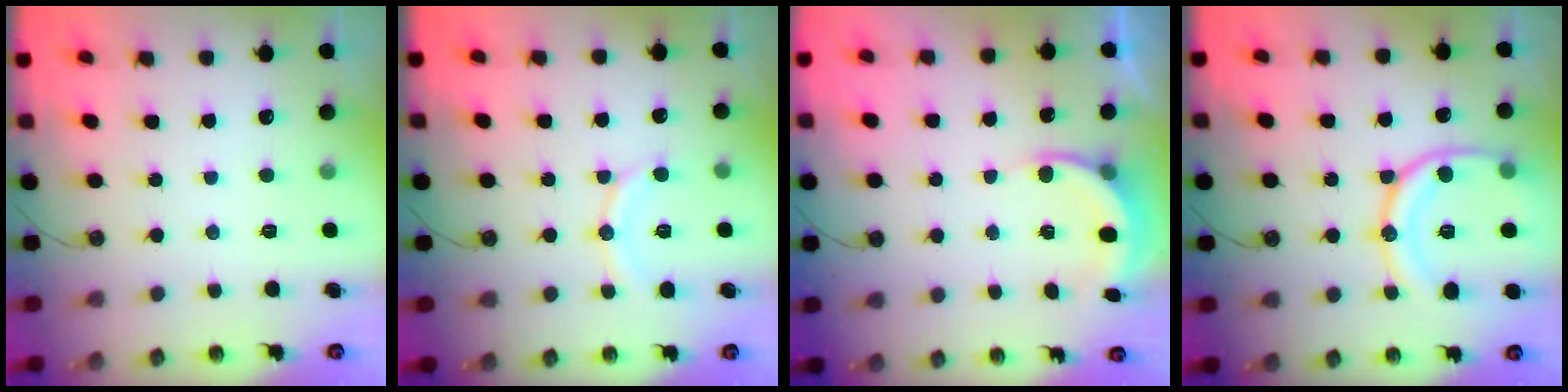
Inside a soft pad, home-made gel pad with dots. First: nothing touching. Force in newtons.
{"total": 9.8, "press": 9.7, "slide": 1.0}
{"total": 5.5, "press": 5.3, "slide": 1.2}
{"total": 16.4, "press": 16.3, "slide": 1.9}